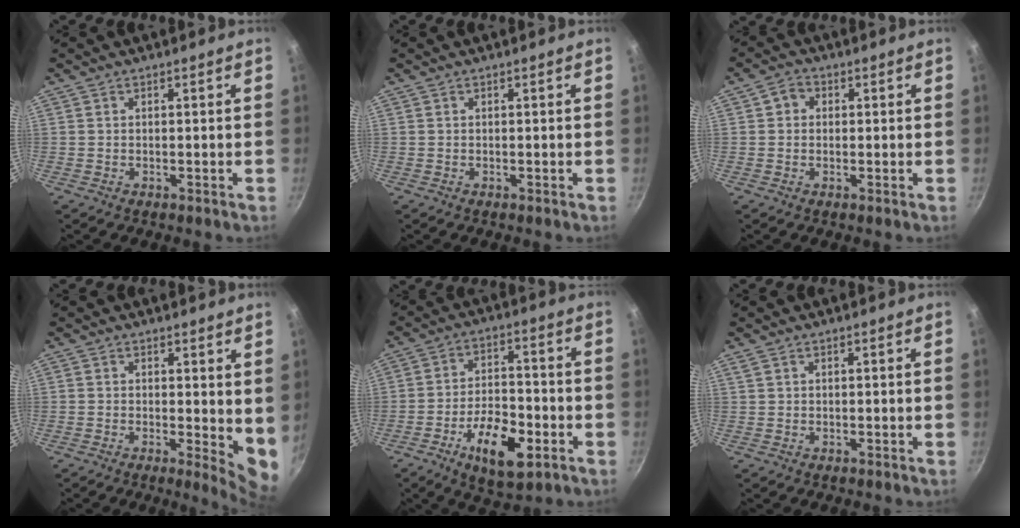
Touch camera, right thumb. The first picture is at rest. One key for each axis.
{"total": 0.0}
{"total": 2.9, "fx": 0.5, "fy": 2.6, "fz": 1.1, "tx": -0.004, "ty": 0.003, "tz": 0.001}
{"total": 6.2, "fx": 0.6, "fy": 2.3, "fz": 5.7, "tx": -0.068, "ty": -0.019, "tz": 0.006}
{"total": 13.0, "fx": -5.5, "fy": 5.9, "fz": 10.1, "tx": -0.154, "ty": 0.025, "tz": -0.090}
{"total": 0.9, "fx": 0.5, "fy": 0.6, "fz": 0.5, "tx": -0.008, "ty": 0.003, "tz": 0.010}